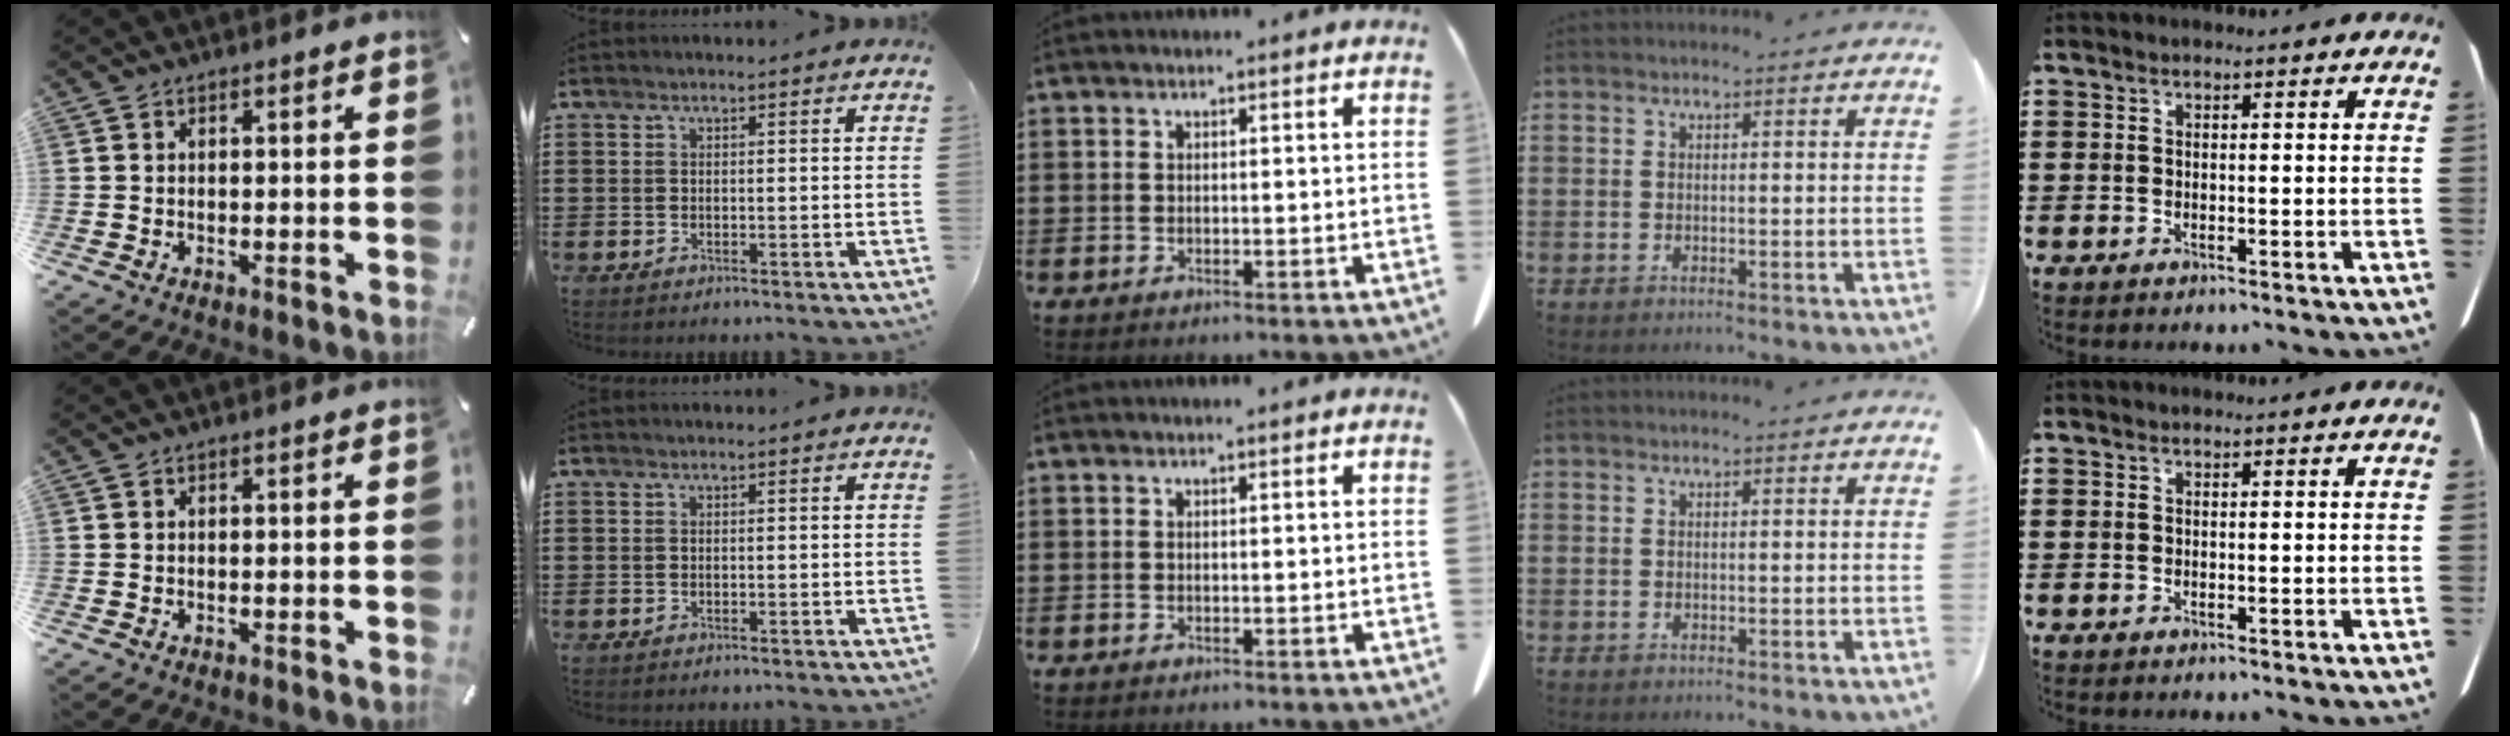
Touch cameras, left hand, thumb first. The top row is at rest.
{}